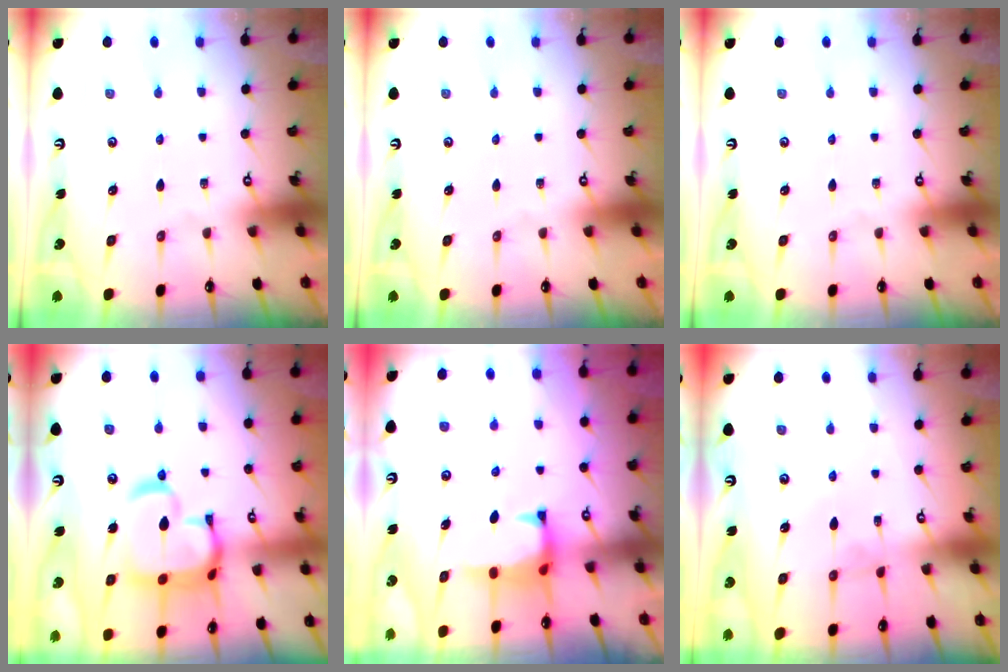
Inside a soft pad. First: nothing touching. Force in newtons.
{"total": 0.0}
{"total": 0.0}
{"total": 15.5, "press": 15.4, "slide": 1.6}
{"total": 1.0, "press": 0.7, "slide": 0.8}
{"total": 0.9, "press": 0.8, "slide": 0.3}